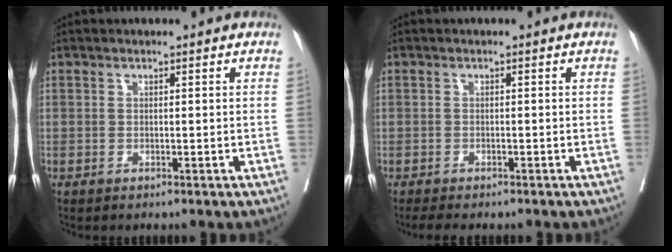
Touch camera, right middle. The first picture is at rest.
{"total": 2.9, "force": [-2.5, 0.9, 1.2], "torque": [-0.021, -0.009, -0.034]}